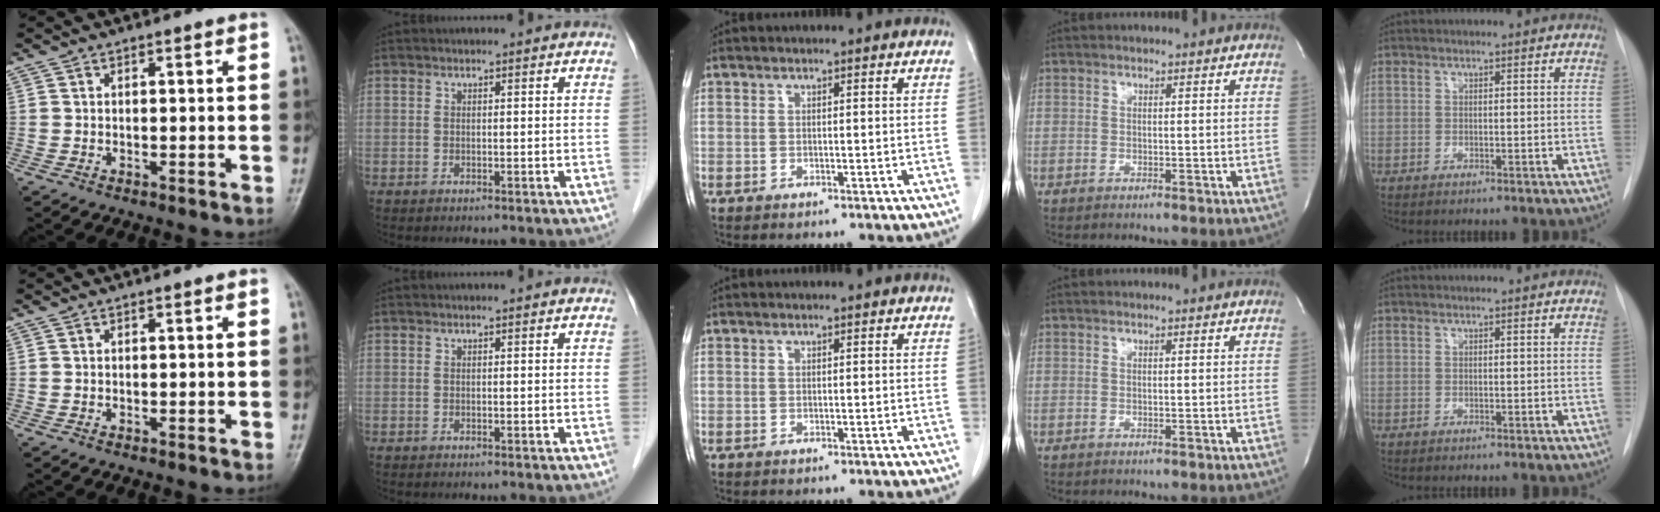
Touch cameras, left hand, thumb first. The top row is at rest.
{}